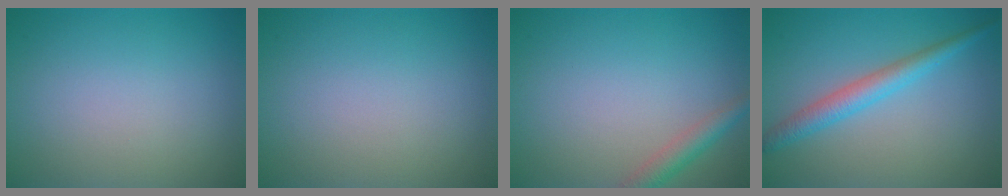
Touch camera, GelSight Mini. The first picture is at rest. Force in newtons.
{"total": 0.0}
{"total": 2.4, "press": 2.4, "slide": 0.1}
{"total": 3.1, "press": 3.1, "slide": 0.1}